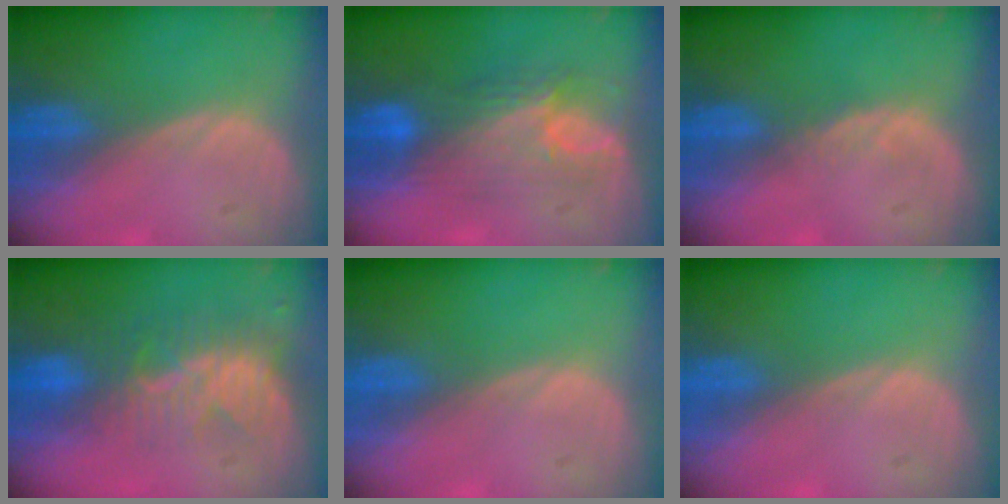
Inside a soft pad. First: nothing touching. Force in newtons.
{"total": 8.1, "press": 7.8, "slide": 2.1}
{"total": 1.1, "press": 1.1, "slide": 0.2}
{"total": 8.6, "press": 7.8, "slide": 3.5}
{"total": 0.0}
{"total": 0.0}